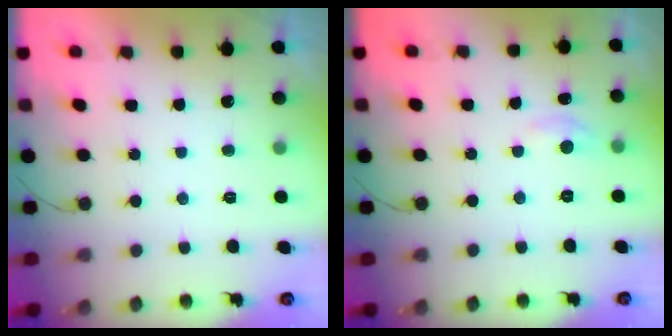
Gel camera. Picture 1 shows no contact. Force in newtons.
{"total": 2.8, "press": 2.8, "slide": 0.4}